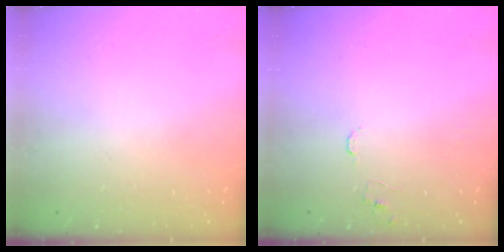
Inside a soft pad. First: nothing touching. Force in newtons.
{"total": 6.3, "press": 6.3, "slide": 0.5}